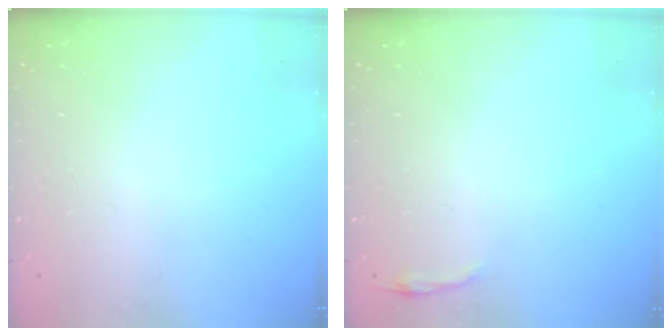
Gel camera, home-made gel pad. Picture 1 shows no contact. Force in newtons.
{"total": 2.9, "press": 2.8, "slide": 0.7}